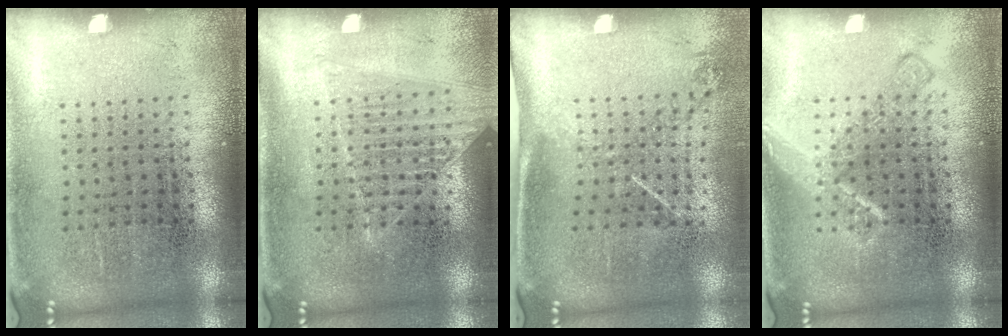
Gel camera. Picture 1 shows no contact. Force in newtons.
{"total": 1.2, "press": 1.2, "slide": 0.0}
{"total": 1.3, "press": 0.9, "slide": 0.9}
{"total": 2.2, "press": 2.2, "slide": 0.4}